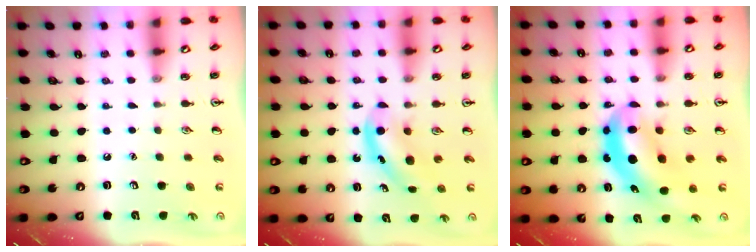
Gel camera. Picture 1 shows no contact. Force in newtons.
{"total": 4.9, "press": 4.8, "slide": 0.9}
{"total": 7.3, "press": 7.0, "slide": 2.1}